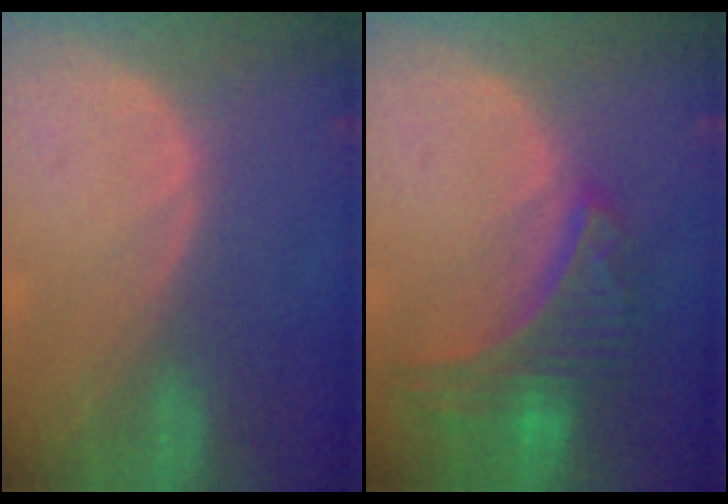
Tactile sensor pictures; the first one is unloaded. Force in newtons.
{"total": 8.9, "press": 7.8, "slide": 4.3}